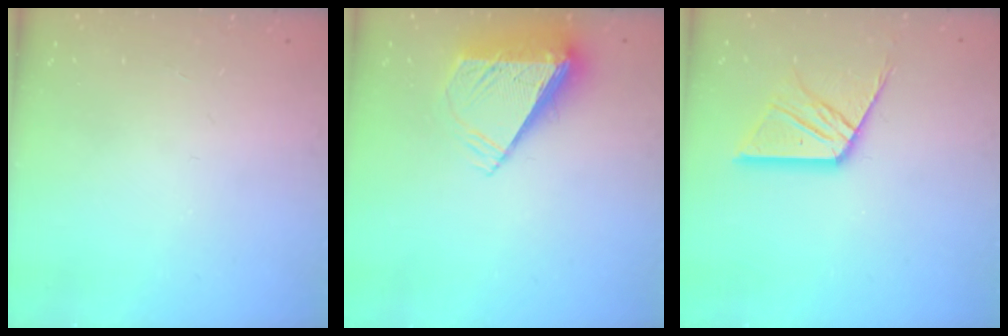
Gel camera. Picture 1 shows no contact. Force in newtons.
{"total": 8.6, "press": 8.5, "slide": 1.3}
{"total": 13.7, "press": 13.7, "slide": 1.4}